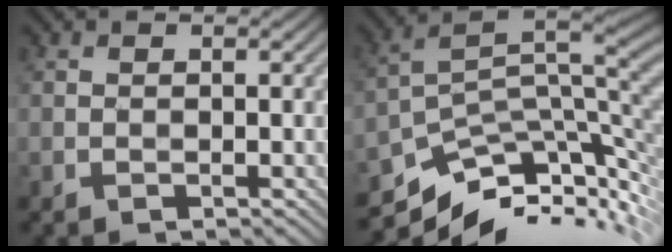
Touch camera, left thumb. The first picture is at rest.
{"total": 11.4, "force": [-4.7, 5.1, 9.0], "torque": [-0.165, -0.012, -0.071]}